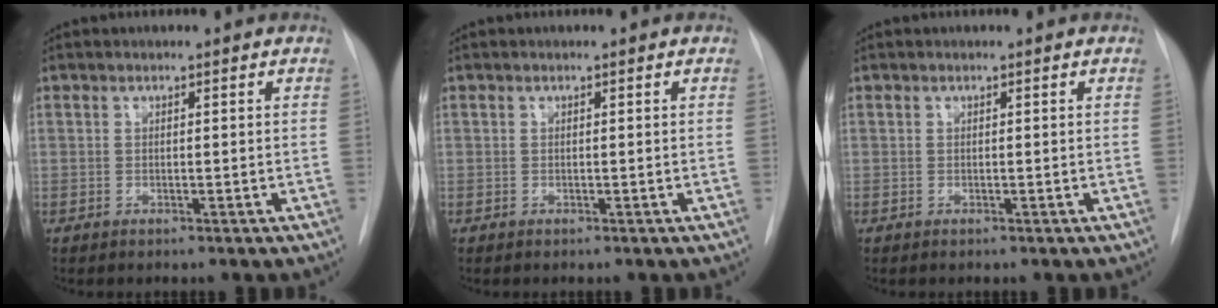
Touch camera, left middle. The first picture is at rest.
{"total": 0.0}
{"total": 0.0}